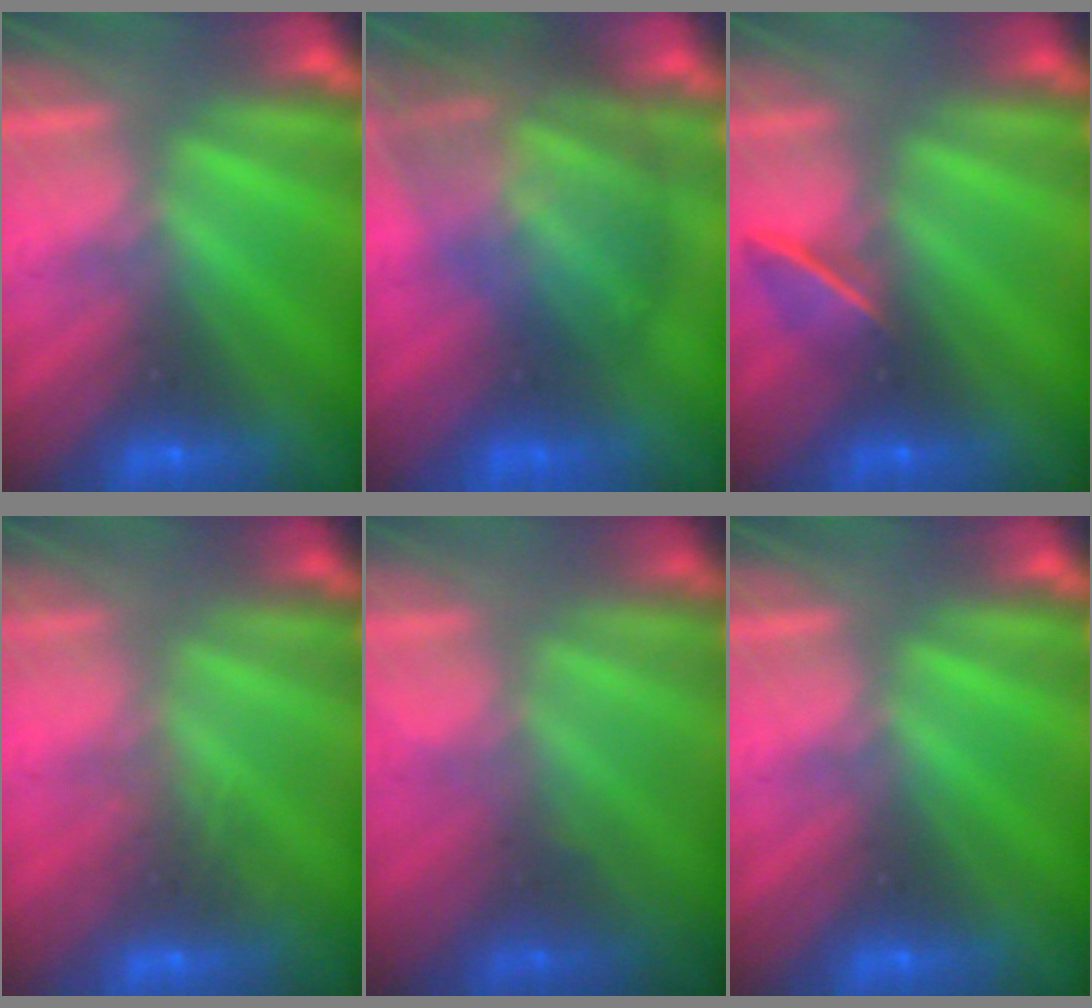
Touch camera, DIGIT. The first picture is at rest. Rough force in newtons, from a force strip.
{"total": 7.2}
{"total": 2.0}
{"total": 2.6}
{"total": 1.1}
{"total": 0.0}